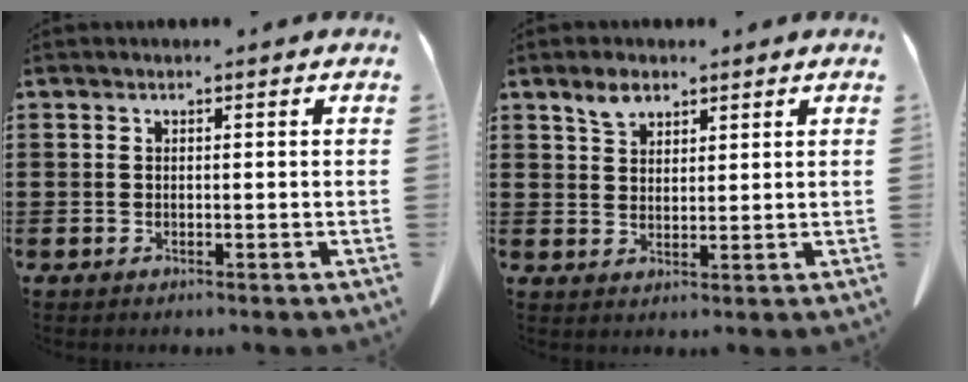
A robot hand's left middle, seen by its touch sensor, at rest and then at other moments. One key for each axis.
{"total": 3.2, "fx": 2.4, "fy": 1.5, "fz": 1.5, "tx": -0.026, "ty": 0.000, "tz": 0.044}